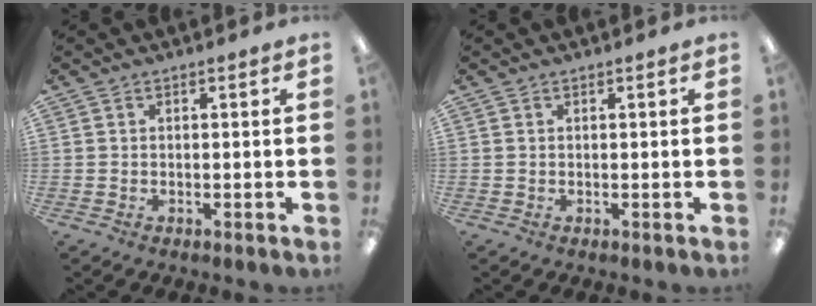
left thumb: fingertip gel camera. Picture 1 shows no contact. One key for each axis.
{"total": 0.0}